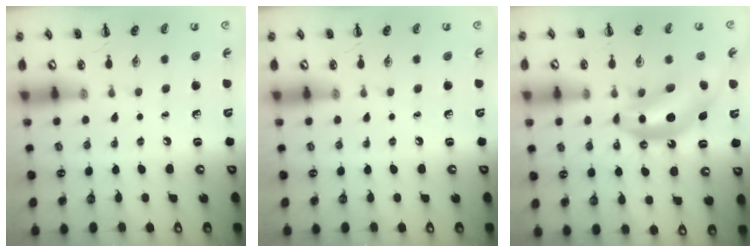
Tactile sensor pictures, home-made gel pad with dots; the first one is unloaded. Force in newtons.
{"total": 0.0}
{"total": 13.2, "press": 12.8, "slide": 3.5}